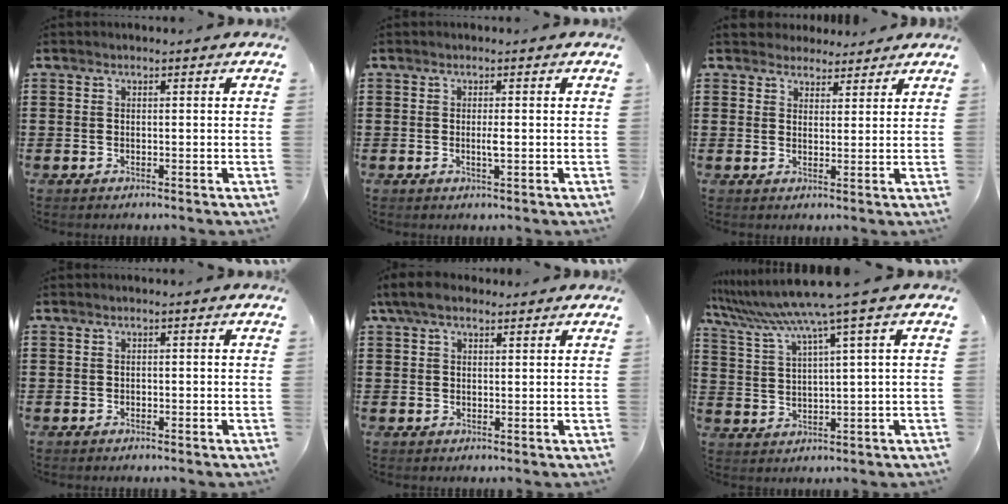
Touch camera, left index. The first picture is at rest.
{"total": 1.6, "force": [-0.1, 0.0, 1.6], "torque": [-0.029, -0.002, -0.004]}
{"total": 3.1, "force": [2.7, 1.5, -0.1], "torque": [-0.008, 0.005, 0.052]}
{"total": 0.5, "force": [-0.4, 0.2, 0.3], "torque": [-0.007, -0.002, -0.008]}
{"total": 3.8, "force": [2.5, 1.7, 2.3], "torque": [-0.053, 0.007, 0.047]}
{"total": 6.8, "force": [4.5, -0.8, 5.0], "torque": [-0.125, -0.035, 0.070]}